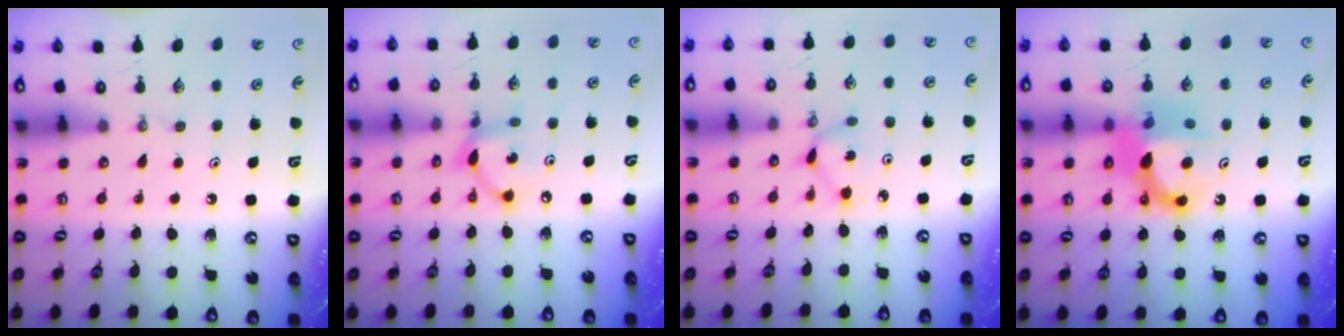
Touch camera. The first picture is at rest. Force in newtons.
{"total": 9.2, "press": 9.2, "slide": 0.5}
{"total": 2.6, "press": 2.6, "slide": 0.1}
{"total": 12.0, "press": 12.0, "slide": 1.1}